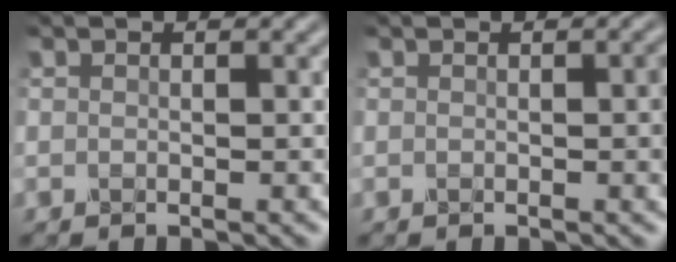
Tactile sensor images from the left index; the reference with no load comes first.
{"total": 1.2, "force": [0.0, 0.1, 1.2], "torque": [-0.015, 0.002, -0.001]}